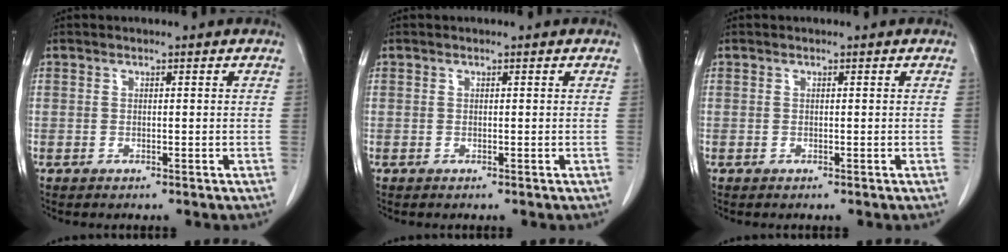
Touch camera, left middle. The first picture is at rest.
{"total": 0.0}
{"total": 0.0}